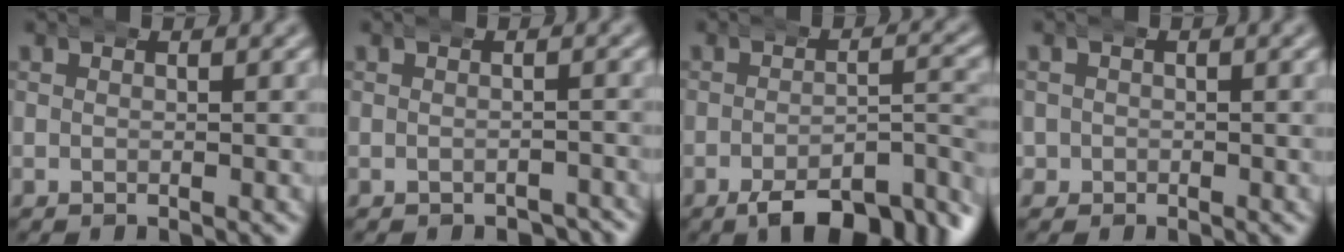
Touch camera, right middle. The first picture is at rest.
{"total": 1.7, "force": [-1.6, 0.5, 0.1], "torque": [0.009, 0.002, -0.029]}
{"total": 9.0, "force": [-6.8, 3.2, 5.0], "torque": [-0.049, -0.003, -0.104]}
{"total": 1.6, "force": [-0.9, 1.2, -0.5], "torque": [0.016, -0.004, -0.019]}